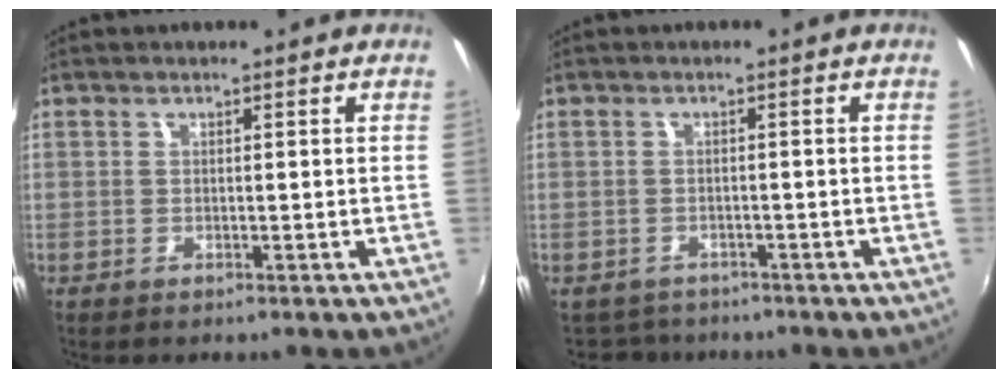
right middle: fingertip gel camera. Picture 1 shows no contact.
{"total": 4.0, "force": [-3.4, 2.0, 0.3], "torque": [-0.017, -0.009, -0.055]}